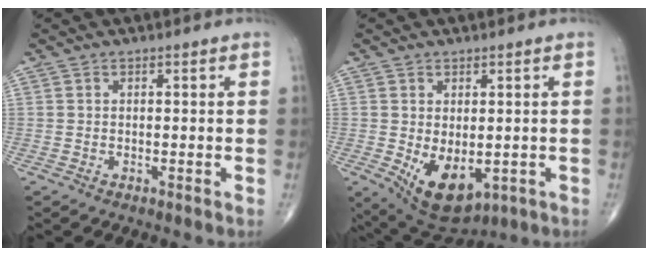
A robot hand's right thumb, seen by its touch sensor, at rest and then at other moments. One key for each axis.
{"total": 9.7, "fx": -1.9, "fy": 5.6, "fz": 7.7, "tx": -0.110, "ty": -0.011, "tz": -0.007}